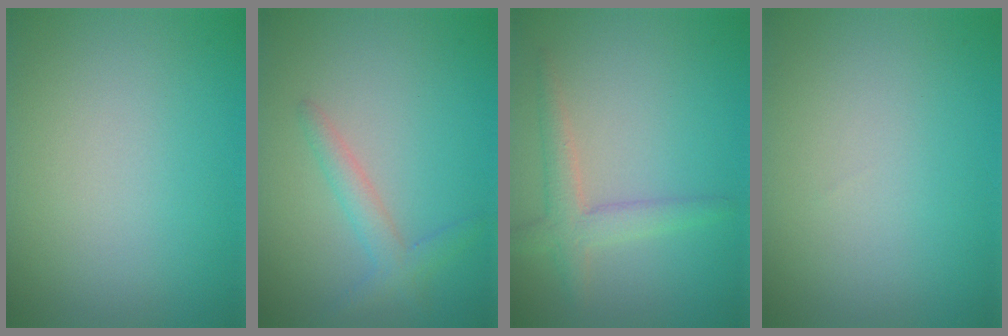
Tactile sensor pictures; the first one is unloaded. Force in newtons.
{"total": 2.2, "press": 2.2, "slide": 0.1}
{"total": 2.8, "press": 2.8, "slide": 0.2}
{"total": 0.0}